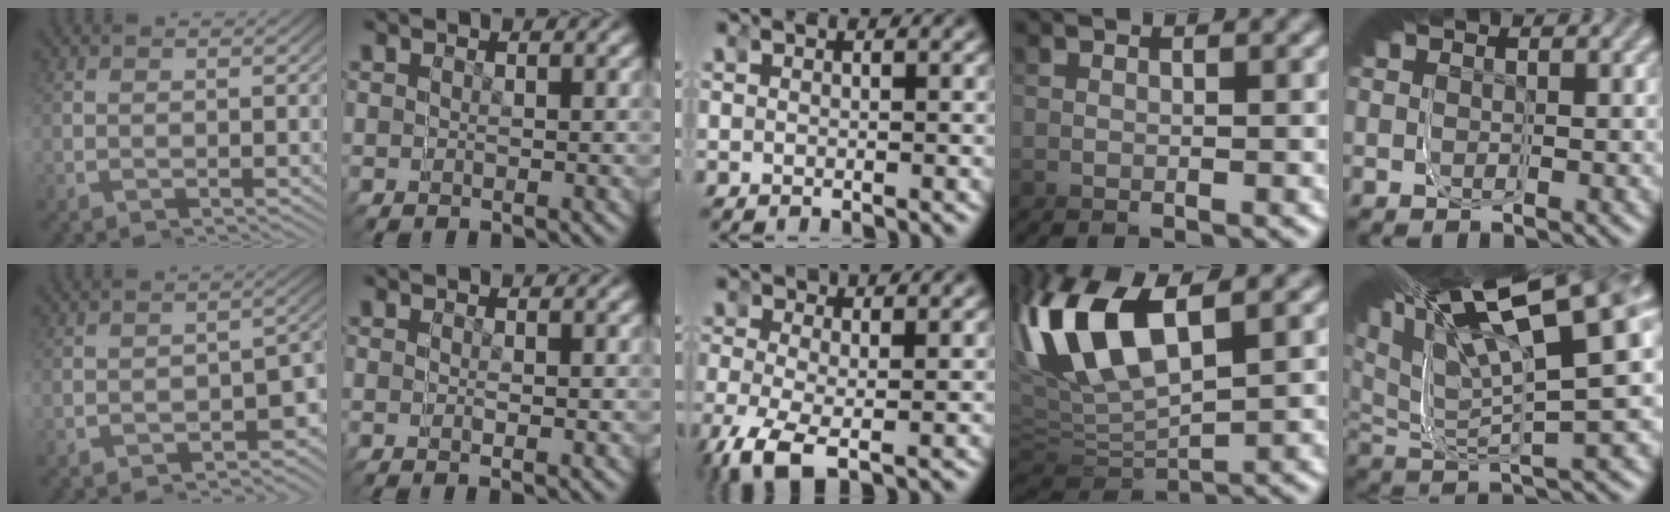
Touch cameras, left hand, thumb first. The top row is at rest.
{"thumb": {"total": 7.1, "force": [-2.5, 4.2, 5.2], "torque": [-0.076, -0.037, -0.021]}, "index": {"total": 1.0, "force": [0.0, -0.7, -0.7], "torque": [0.012, 0.004, -0.004]}, "middle": {"total": 5.1, "force": [-3.0, 2.4, 3.4], "torque": [-0.091, -0.039, -0.031]}, "ring": {"total": 6.6, "force": [2.5, 3.4, 5.1], "torque": [-0.173, 0.011, 0.030]}, "little": {"total": 14.5, "force": [3.9, 5.1, 12.9], "torque": [-0.185, 0.062, 0.039]}}